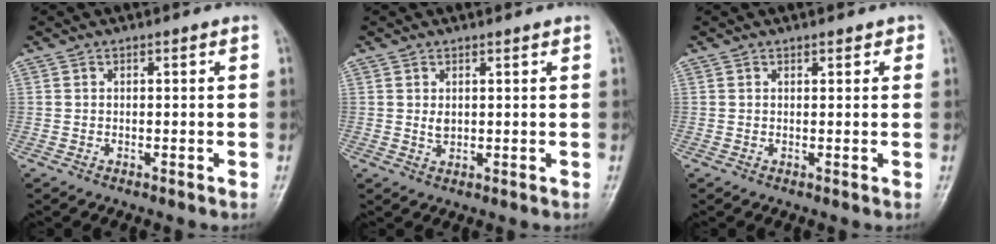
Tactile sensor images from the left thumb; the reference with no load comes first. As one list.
[{"total": 1.9, "force": [0.8, 1.1, 1.3], "torque": [-0.018, -0.007, 0.018]}, {"total": 1.4, "force": [0.9, 0.8, 0.6], "torque": [0.002, -0.003, 0.007]}]